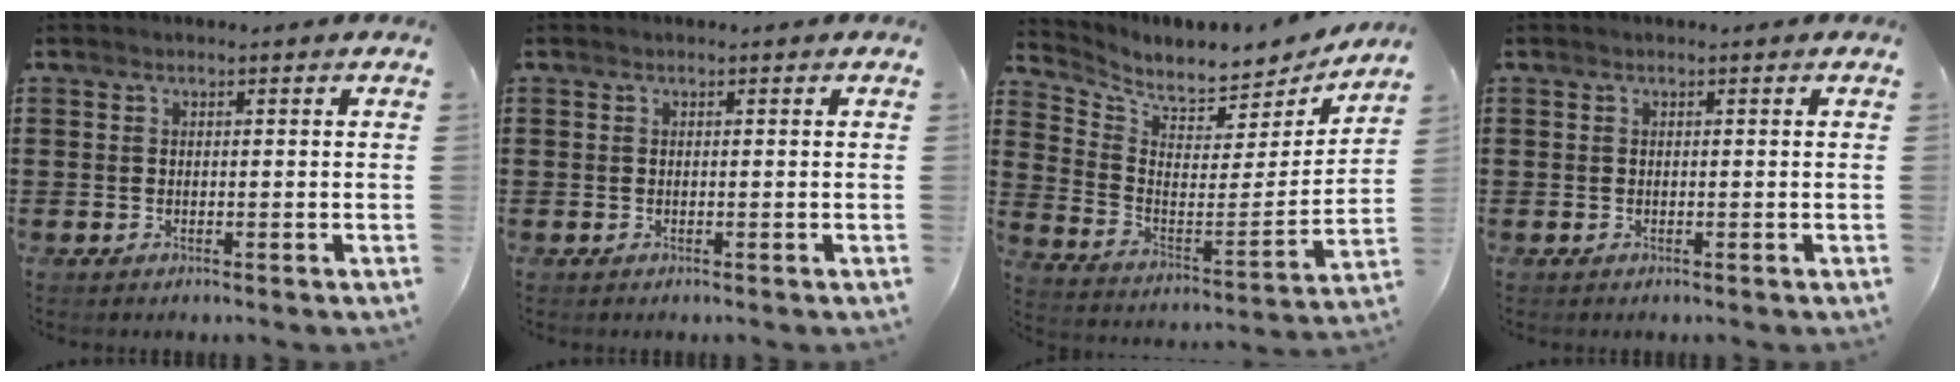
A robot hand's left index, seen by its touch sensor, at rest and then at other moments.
{"total": 0.0}
{"total": 5.8, "force": [5.6, 0.9, 1.4], "torque": [-0.053, -0.059, 0.093]}
{"total": 0.0}